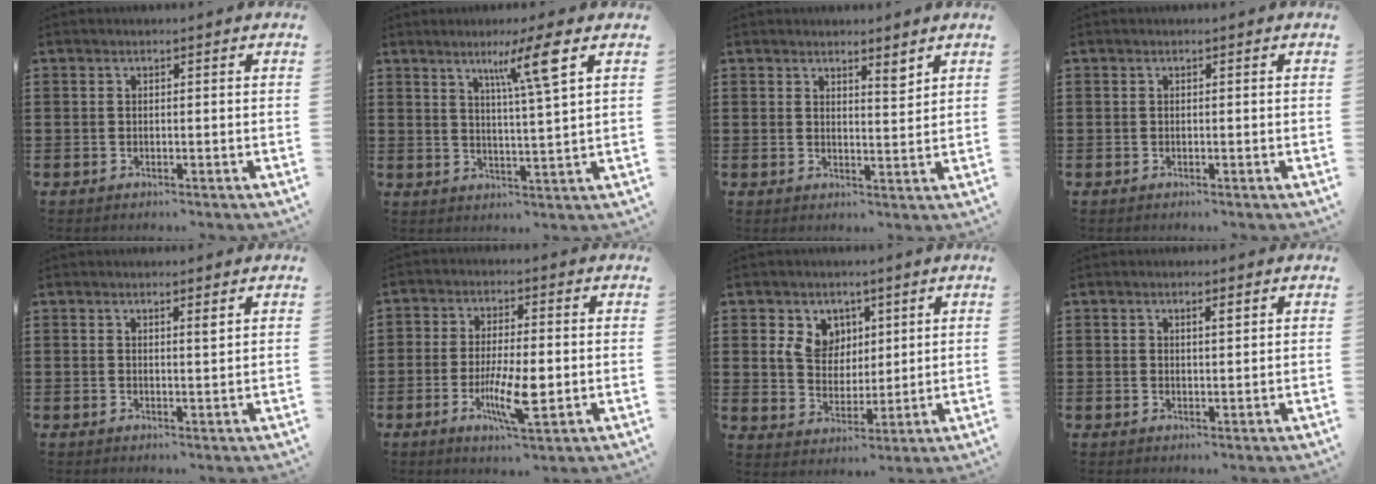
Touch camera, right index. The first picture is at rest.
{"total": 7.5, "force": [4.0, -0.5, 6.3], "torque": [-0.110, -0.006, 0.058]}
{"total": 2.7, "force": [2.5, 0.4, 0.9], "torque": [-0.015, -0.001, 0.045]}
{"total": 0.0}
{"total": 1.3, "force": [1.0, -0.1, 0.8], "torque": [-0.017, -0.002, 0.018]}
{"total": 7.5, "force": [-1.9, 2.2, 6.9], "torque": [-0.135, -0.008, -0.034]}
{"total": 7.1, "force": [3.0, 5.8, 2.7], "torque": [-0.071, 0.017, 0.056]}
{"total": 1.2, "force": [0.6, 0.4, 1.0], "torque": [-0.011, 0.001, 0.008]}